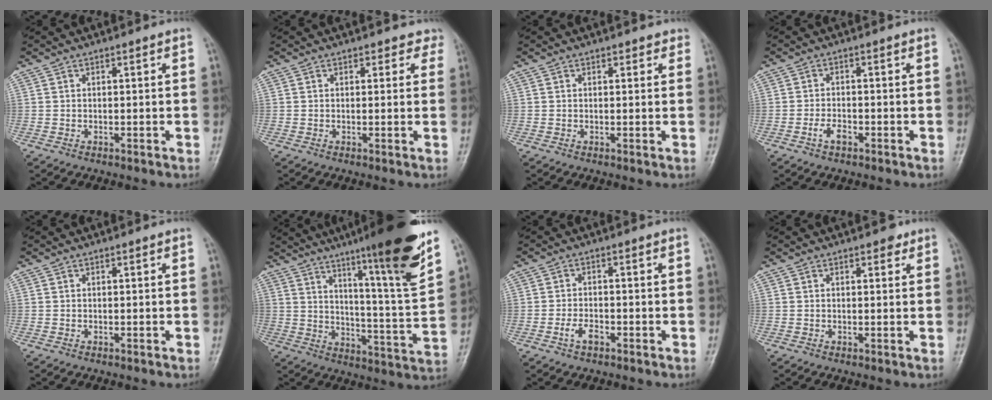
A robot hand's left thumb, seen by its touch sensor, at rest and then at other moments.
{"total": 2.8, "force": [2.3, 1.6, 0.1], "torque": [0.030, -0.011, 0.008]}
{"total": 1.6, "force": [1.2, 0.9, 0.5], "torque": [0.011, -0.004, 0.007]}
{"total": 2.6, "force": [-1.4, 1.4, 1.7], "torque": [-0.035, 0.009, -0.026]}
{"total": 0.0}
{"total": 21.1, "force": [13.9, 1.0, 15.8], "torque": [-0.209, -0.068, 0.207]}
{"total": 2.8, "force": [-1.4, 1.4, 1.9], "torque": [-0.038, 0.010, -0.027]}
{"total": 1.8, "force": [1.2, 0.9, 1.0], "torque": [-0.003, -0.004, 0.011]}